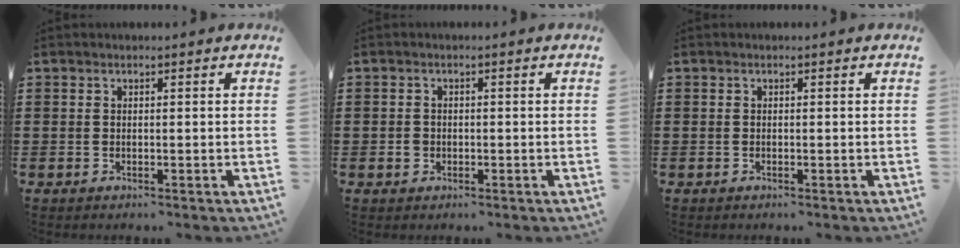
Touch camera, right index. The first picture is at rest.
{"total": 1.2, "force": [-0.4, 1.1, 0.5], "torque": [-0.013, 0.003, -0.008]}
{"total": 0.0}